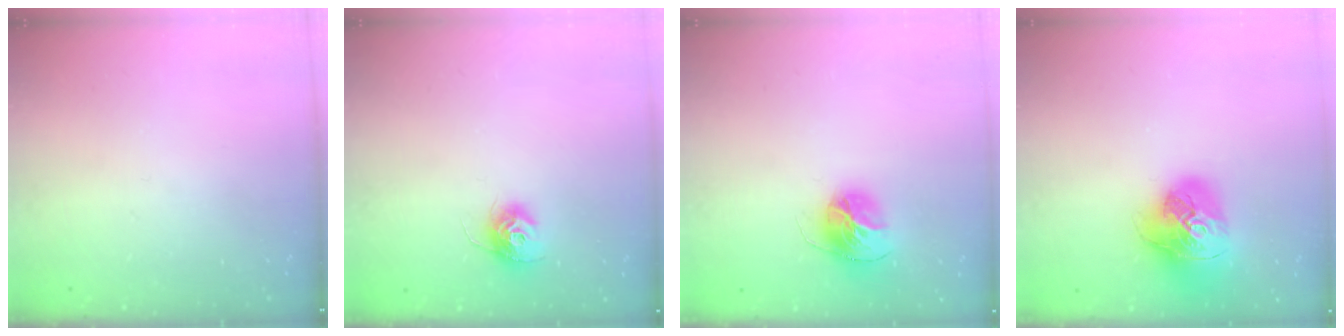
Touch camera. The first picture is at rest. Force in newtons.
{"total": 10.3, "press": 10.3, "slide": 0.4}
{"total": 14.3, "press": 14.3, "slide": 1.5}
{"total": 18.2, "press": 18.0, "slide": 2.2}